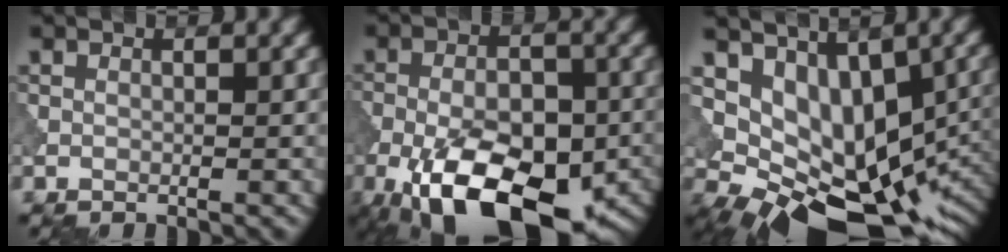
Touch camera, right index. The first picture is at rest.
{"total": 16.4, "force": [-7.8, 8.2, 11.8], "torque": [-0.200, -0.021, -0.119]}
{"total": 10.7, "force": [0.3, 6.5, 8.5], "torque": [-0.128, -0.018, 0.023]}